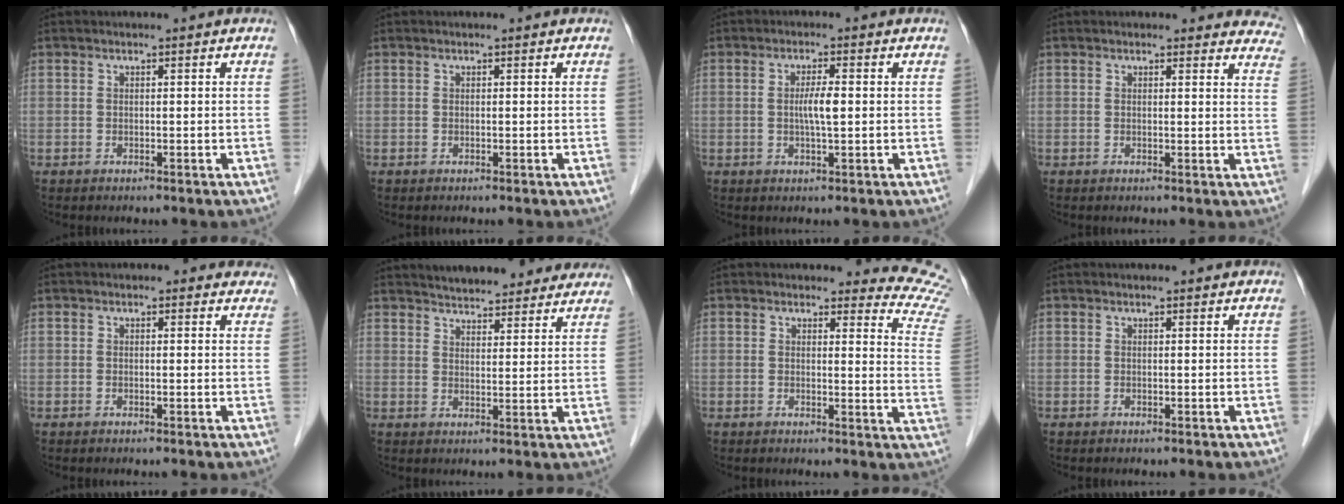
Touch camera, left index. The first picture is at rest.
{"total": 0.0}
{"total": 3.2, "force": [0.0, 0.3, 3.2], "torque": [-0.060, -0.001, 0.000]}
{"total": 9.3, "force": [8.9, 2.6, 0.8], "torque": [0.040, -0.030, 0.052]}
{"total": 2.3, "force": [1.8, 1.3, 0.5], "torque": [0.008, 0.001, 0.003]}
{"total": 16.7, "force": [15.3, 4.2, 5.4], "torque": [-0.061, 0.014, 0.189]}
{"total": 10.7, "force": [10.6, 0.9, 0.5], "torque": [0.031, -0.107, 0.067]}
{"total": 0.8, "force": [0.8, 0.1, 0.1], "torque": [-0.010, 0.001, 0.008]}